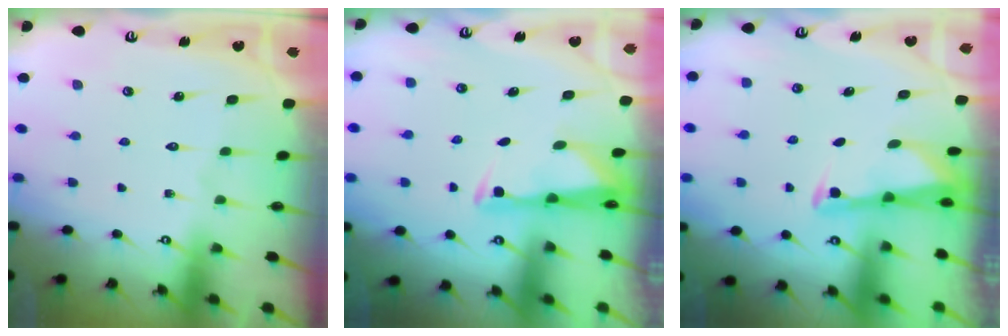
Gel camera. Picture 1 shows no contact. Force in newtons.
{"total": 2.6, "press": 2.6, "slide": 0.4}
{"total": 3.1, "press": 3.1, "slide": 0.2}